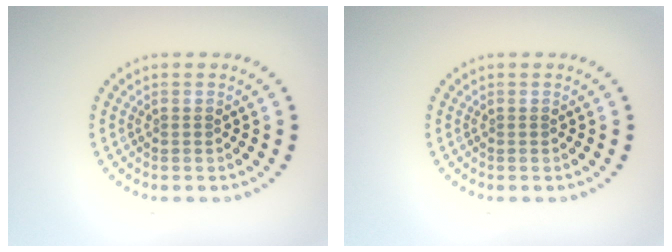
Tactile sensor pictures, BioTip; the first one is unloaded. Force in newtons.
{"total": 0.0}